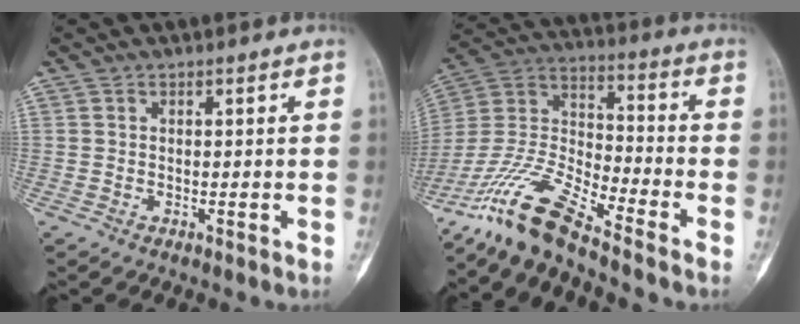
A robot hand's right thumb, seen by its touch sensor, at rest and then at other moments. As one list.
[{"total": 14.3, "force": [-11.9, 1.7, 7.8], "torque": [-0.175, 0.062, -0.238]}]